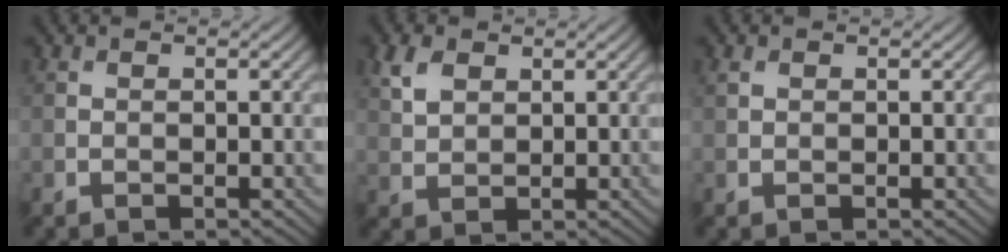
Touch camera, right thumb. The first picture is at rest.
{"total": 3.8, "force": [1.9, 2.4, 2.2], "torque": [-0.059, 0.004, 0.041]}
{"total": 1.0, "force": [0.5, 0.7, 0.5], "torque": [-0.013, 0.000, 0.011]}